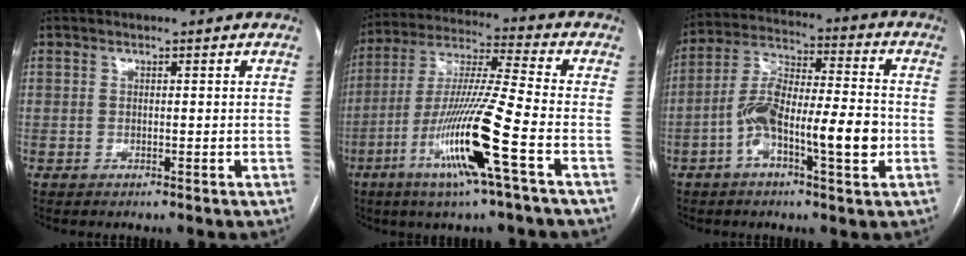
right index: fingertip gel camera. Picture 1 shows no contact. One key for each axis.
{"total": 15.9, "fx": -6.3, "fy": -1.0, "fz": 14.5, "tx": -0.293, "ty": -0.017, "tz": -0.122}
{"total": 13.4, "fx": -3.8, "fy": 3.2, "fz": 12.5, "tx": -0.228, "ty": 0.019, "tz": -0.066}